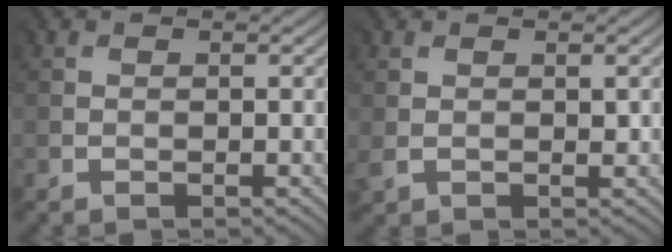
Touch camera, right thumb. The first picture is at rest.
{"total": 1.7, "force": [0.6, 1.2, 1.1], "torque": [-0.031, -0.001, 0.013]}